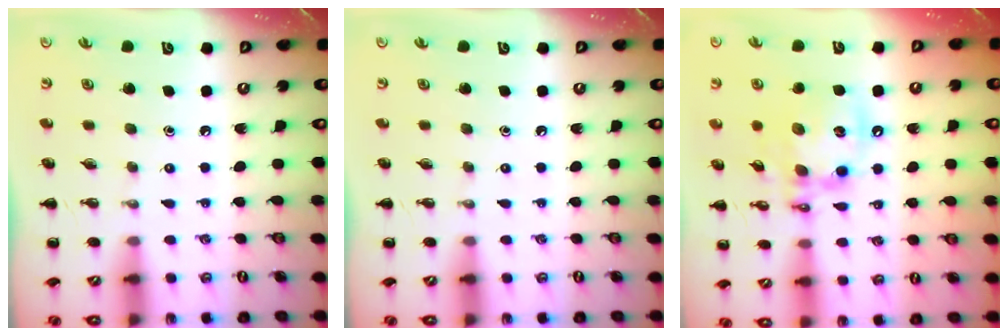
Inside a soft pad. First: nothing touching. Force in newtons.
{"total": 0.0}
{"total": 15.0, "press": 14.7, "slide": 2.6}